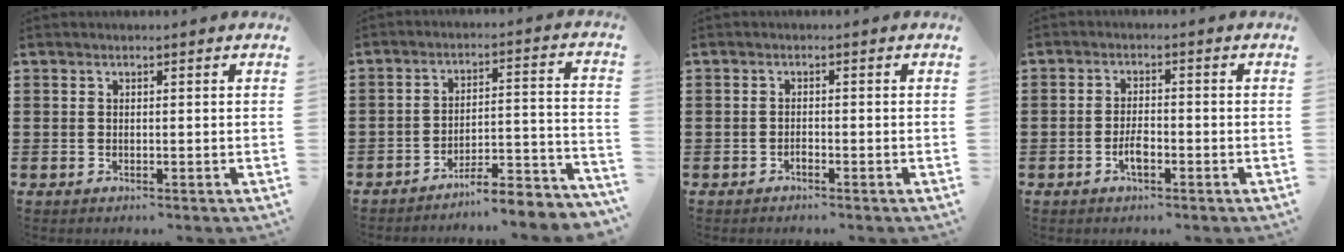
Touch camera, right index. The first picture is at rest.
{"total": 5.6, "force": [-5.4, -0.1, 1.7], "torque": [-0.028, -0.008, -0.105]}
{"total": 0.8, "force": [-0.7, 0.2, 0.3], "torque": [-0.010, -0.001, -0.014]}
{"total": 3.1, "force": [-1.3, 1.2, 2.5], "torque": [-0.054, 0.002, -0.025]}